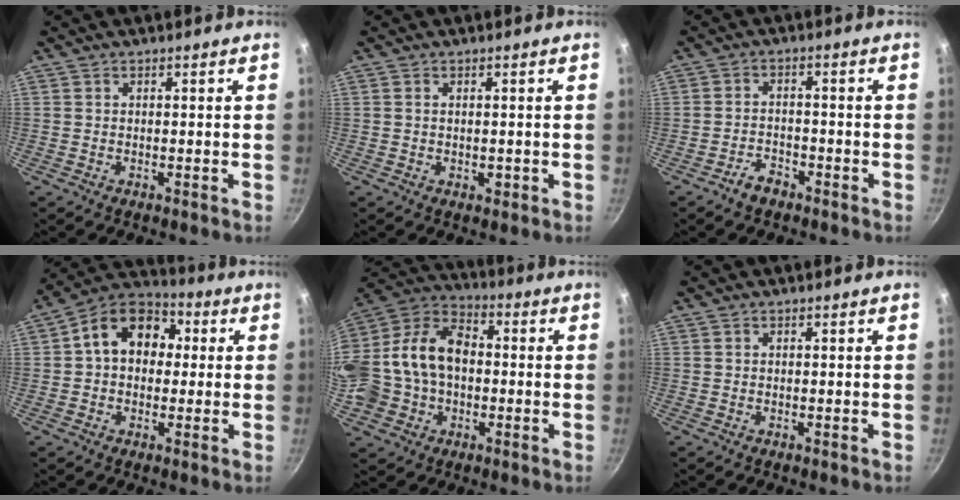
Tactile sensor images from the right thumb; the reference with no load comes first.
{"total": 1.3, "force": [-0.1, 0.7, 1.0], "torque": [-0.014, -0.001, -0.001]}
{"total": 3.5, "force": [-2.7, 1.8, 1.5], "torque": [-0.019, 0.027, -0.046]}
{"total": 13.2, "force": [1.9, 10.0, 8.5], "torque": [-0.097, 0.030, 0.009]}
{"total": 20.7, "force": [-1.4, 15.4, 13.8], "torque": [-0.266, 0.056, -0.032]}
{"total": 0.0}